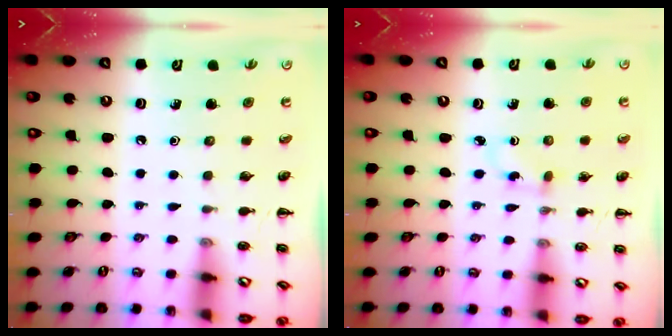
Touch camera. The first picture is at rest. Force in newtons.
{"total": 2.4, "press": 2.2, "slide": 0.9}